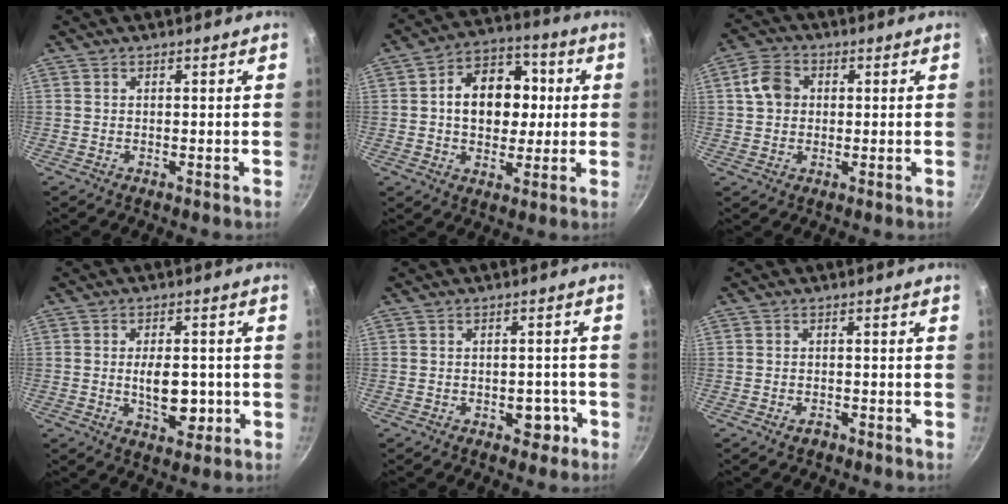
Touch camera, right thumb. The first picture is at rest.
{"total": 14.7, "force": [1.5, 11.0, 9.7], "torque": [-0.107, 0.023, 0.013]}
{"total": 6.2, "force": [0.9, 5.1, 3.5], "torque": [-0.049, 0.012, 0.007]}
{"total": 8.6, "force": [-1.1, 4.7, 7.1], "torque": [-0.081, -0.001, -0.013]}
{"total": 4.1, "force": [-1.7, 2.8, 2.5], "torque": [-0.006, 0.016, -0.016]}
{"total": 1.6, "force": [-1.0, 1.0, 0.7], "torque": [-0.010, 0.011, -0.015]}